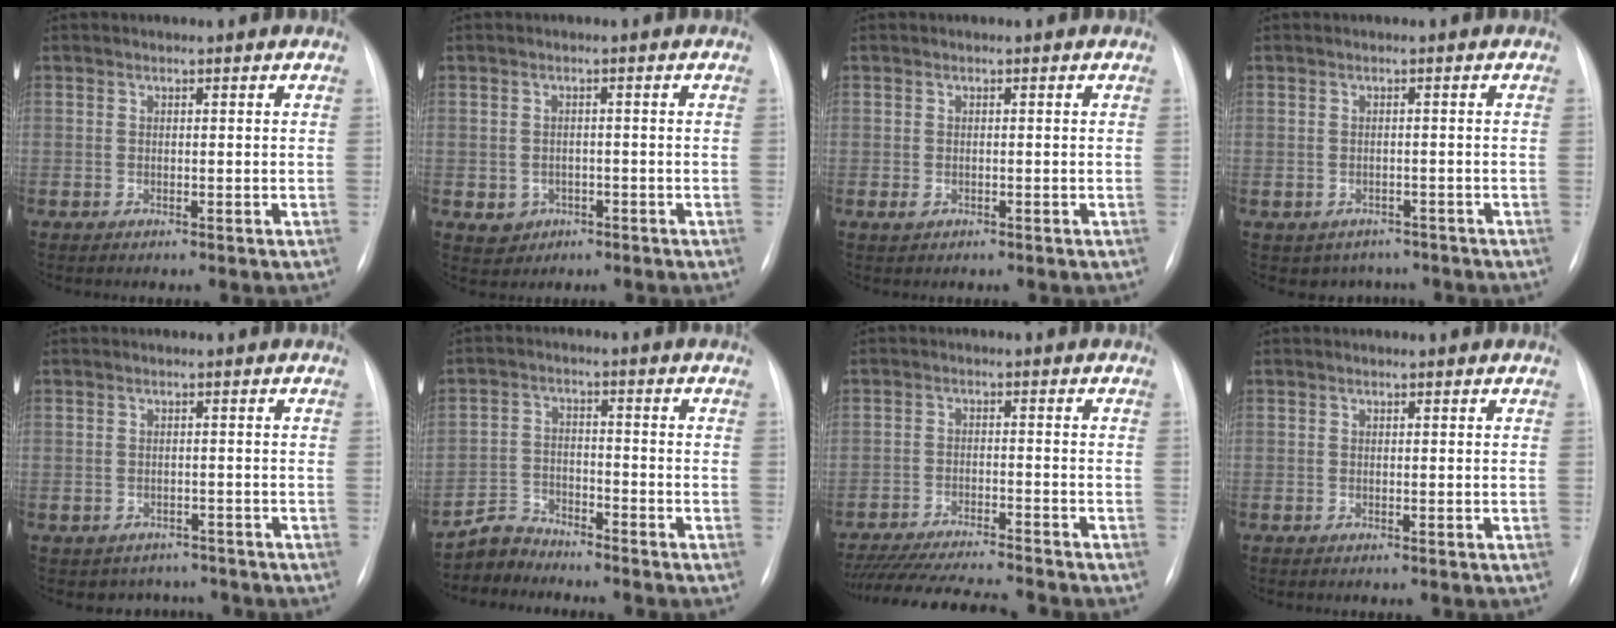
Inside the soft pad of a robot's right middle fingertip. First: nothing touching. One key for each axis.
{"total": 3.1, "fx": -0.3, "fy": 3.0, "fz": 0.8, "tx": -0.009, "ty": 0.007, "tz": 0.011}
{"total": 1.0, "fx": 0.6, "fy": 0.6, "fz": 0.6, "tx": -0.012, "ty": 0.000, "tz": 0.016}
{"total": 4.1, "fx": -3.1, "fy": 2.6, "fz": 0.3, "tx": 0.003, "ty": 0.012, "tz": -0.037}
{"total": 4.7, "fx": -3.9, "fy": 2.6, "fz": -0.2, "tx": 0.009, "ty": 0.017, "tz": -0.047}
{"total": 4.0, "fx": -3.7, "fy": 1.0, "fz": -0.9, "tx": 0.014, "ty": 0.000, "tz": -0.071}
{"total": 16.4, "fx": -14.9, "fy": 1.1, "fz": 6.7, "tx": -0.121, "ty": -0.028, "tz": -0.224}
{"total": 0.0}